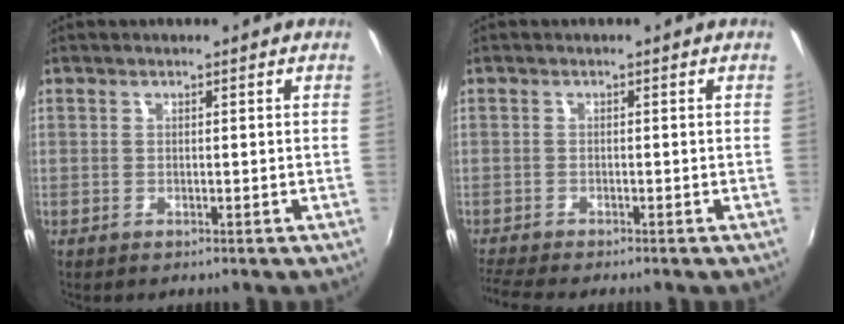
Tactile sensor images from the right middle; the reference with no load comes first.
{"total": 4.2, "force": [-3.8, -0.1, 1.7], "torque": [-0.048, -0.020, -0.071]}